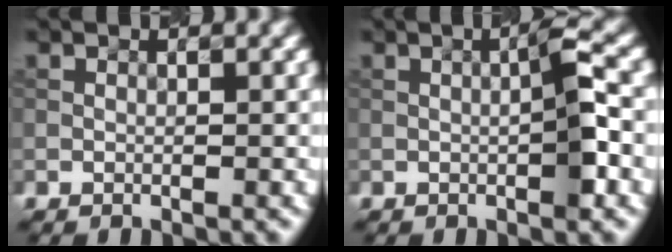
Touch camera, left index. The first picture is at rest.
{"total": 3.3, "force": [-0.3, 0.3, 3.3], "torque": [-0.051, 0.007, -0.008]}